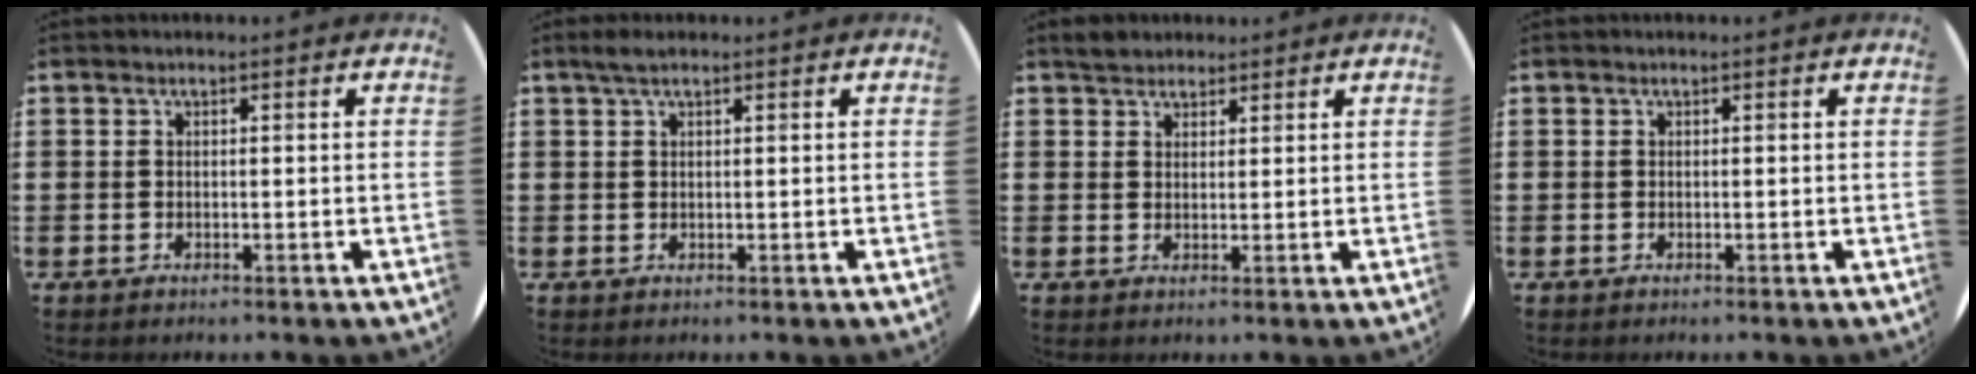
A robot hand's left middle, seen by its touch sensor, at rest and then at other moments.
{"total": 1.4, "force": [1.0, 0.2, 0.9], "torque": [-0.016, 0.005, 0.017]}
{"total": 2.3, "force": [2.1, 0.9, -0.1], "torque": [0.006, 0.003, 0.040]}
{"total": 0.0}